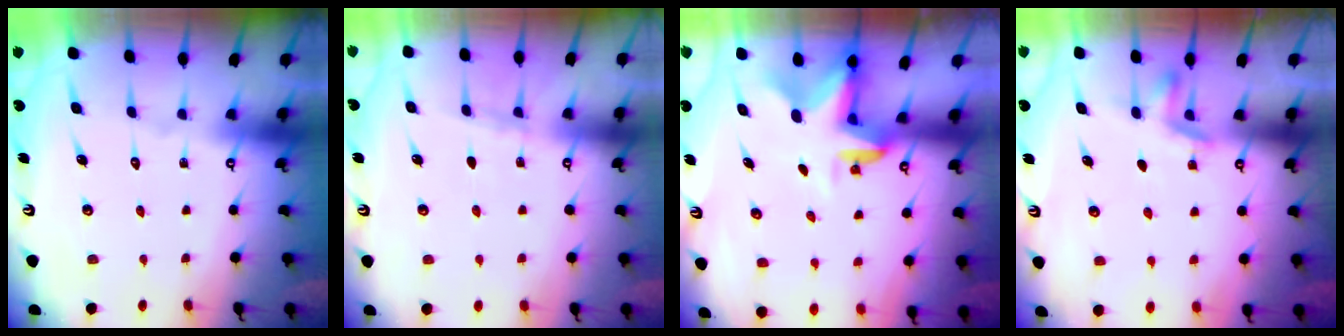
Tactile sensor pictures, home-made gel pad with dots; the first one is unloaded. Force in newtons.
{"total": 3.2, "press": 3.0, "slide": 1.0}
{"total": 3.1, "press": 3.0, "slide": 0.5}
{"total": 4.0, "press": 3.8, "slide": 1.0}